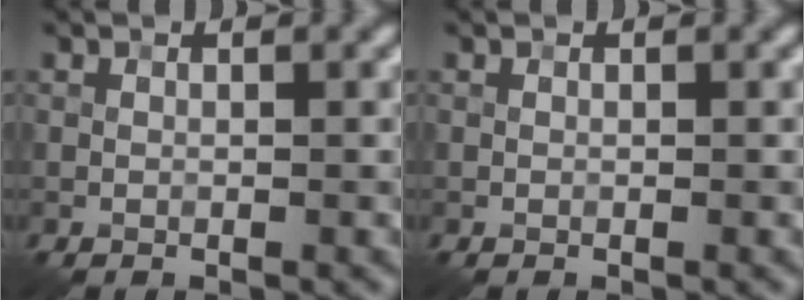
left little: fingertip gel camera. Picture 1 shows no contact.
{"total": 0.0}